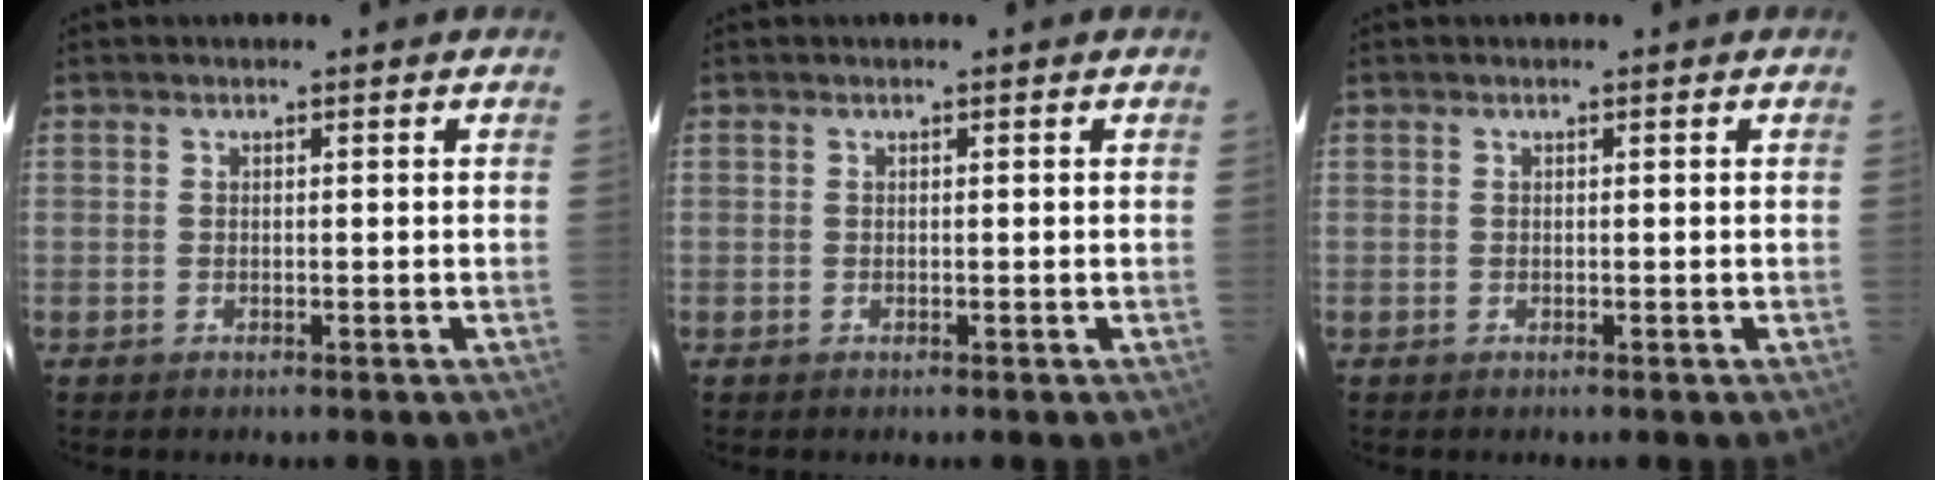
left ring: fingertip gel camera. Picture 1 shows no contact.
{"total": 0.0}
{"total": 0.0}